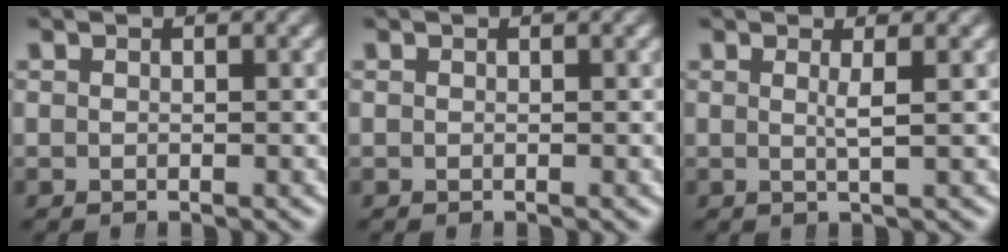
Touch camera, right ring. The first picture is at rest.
{"total": 0.0}
{"total": 1.6, "force": [0.6, -1.1, 0.9], "torque": [-0.012, -0.005, 0.014]}